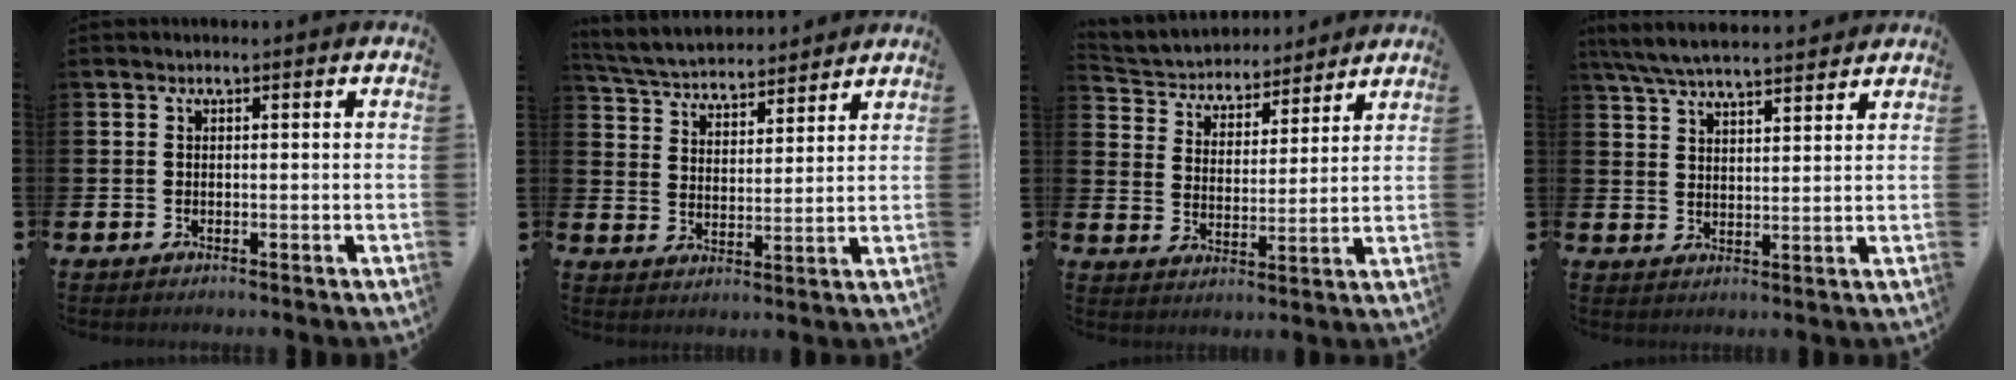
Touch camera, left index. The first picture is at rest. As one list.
[{"total": 5.0, "force": [4.9, 0.9, 0.3], "torque": [-0.035, -0.035, 0.086]}, {"total": 4.5, "force": [4.1, 1.8, -0.2], "torque": [-0.029, -0.036, 0.067]}, {"total": 6.3, "force": [6.1, 0.6, 1.8], "torque": [-0.058, -0.026, 0.111]}]